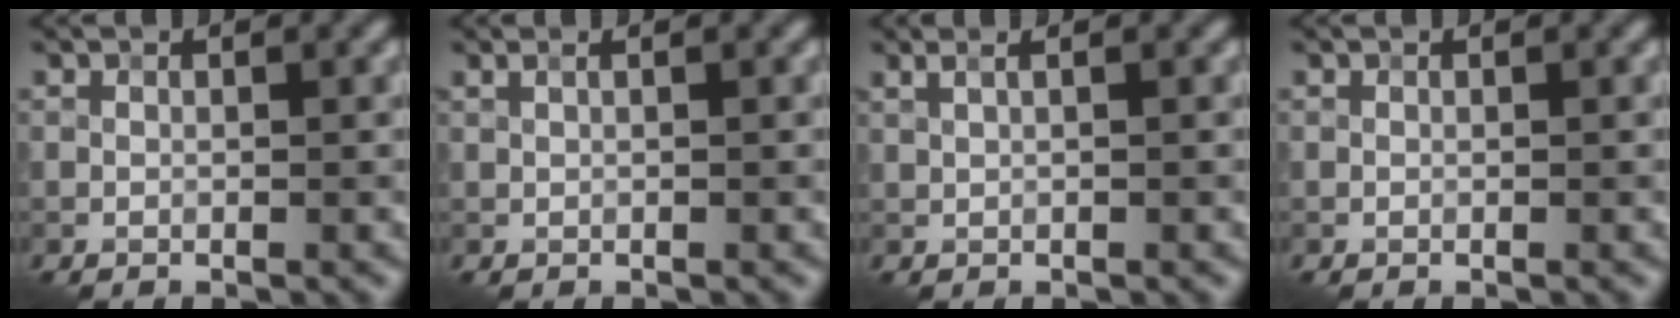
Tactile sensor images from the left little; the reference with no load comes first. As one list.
[{"total": 0.8, "force": [0.4, 0.3, 0.6], "torque": [-0.011, 0.000, 0.006]}, {"total": 2.3, "force": [1.2, 1.1, 1.7], "torque": [-0.015, 0.012, -0.002]}, {"total": 0.0}]